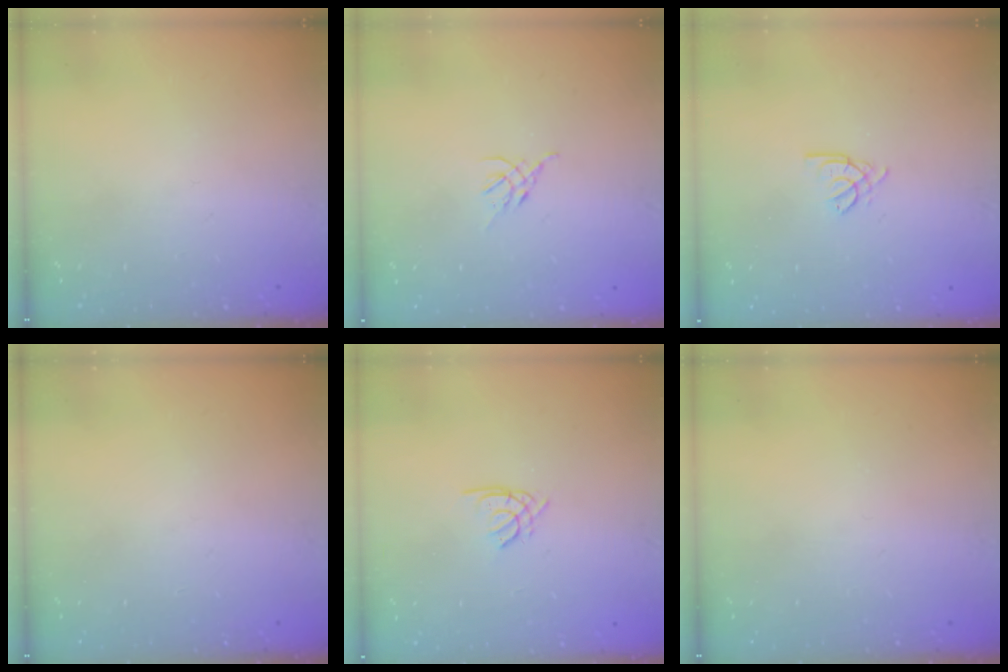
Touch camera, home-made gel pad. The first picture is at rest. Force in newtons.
{"total": 2.7, "press": 2.6, "slide": 0.7}
{"total": 2.0, "press": 2.0, "slide": 0.4}
{"total": 0.0}
{"total": 1.4, "press": 1.4, "slide": 0.4}
{"total": 0.0}